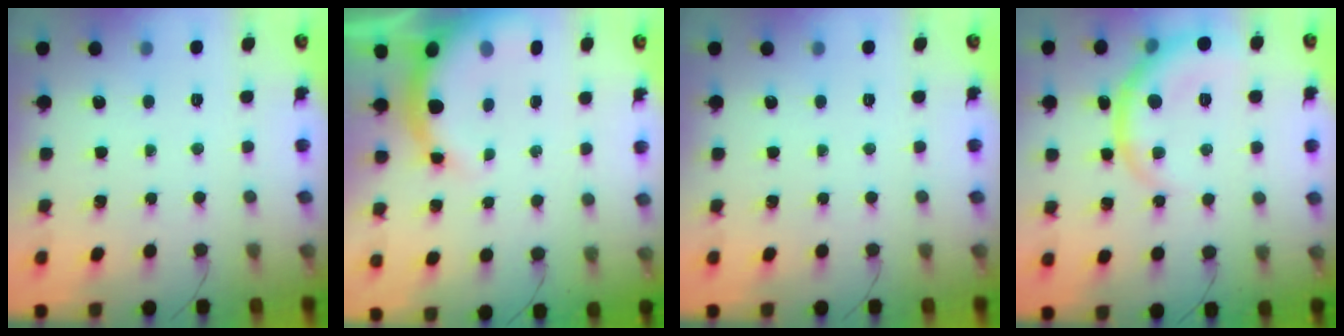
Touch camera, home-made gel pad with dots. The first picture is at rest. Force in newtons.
{"total": 9.1, "press": 8.9, "slide": 1.7}
{"total": 0.0}
{"total": 10.2, "press": 10.1, "slide": 0.9}